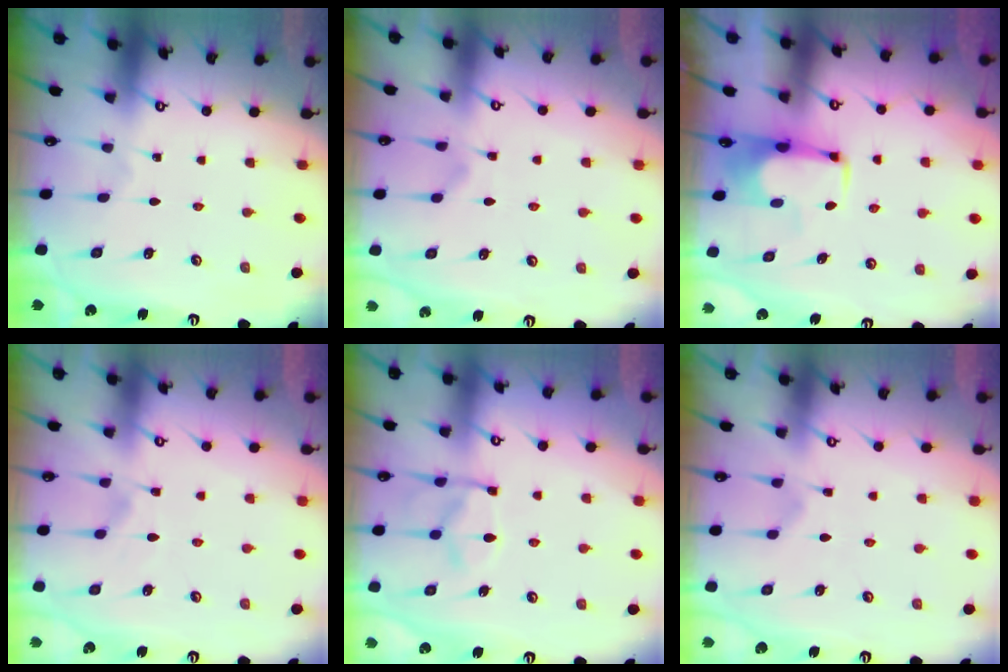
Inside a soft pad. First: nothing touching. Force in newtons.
{"total": 1.2, "press": 0.8, "slide": 0.9}
{"total": 1.6, "press": 1.6, "slide": 0.4}
{"total": 1.5, "press": 0.9, "slide": 1.2}
{"total": 6.1, "press": 5.8, "slide": 1.7}
{"total": 2.4, "press": 2.1, "slide": 1.2}